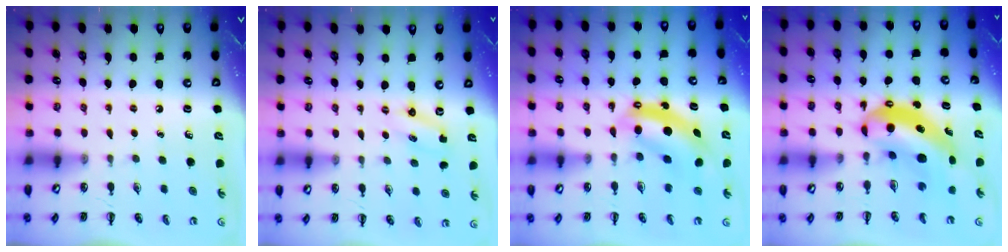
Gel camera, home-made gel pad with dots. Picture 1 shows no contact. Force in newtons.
{"total": 2.4, "press": 2.4, "slide": 0.6}
{"total": 6.5, "press": 6.4, "slide": 1.0}
{"total": 9.2, "press": 8.9, "slide": 2.0}